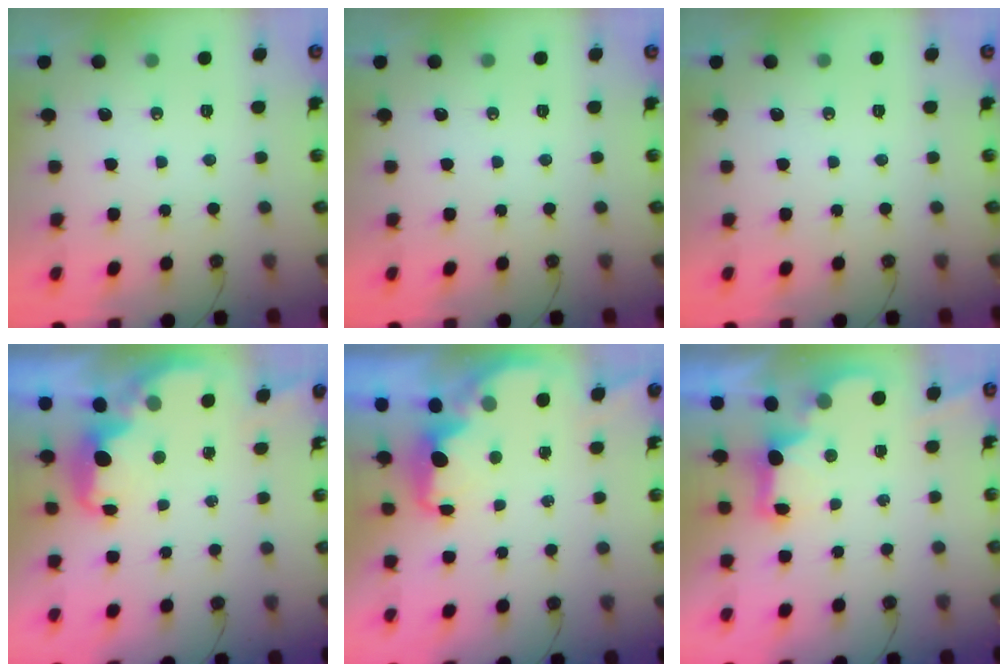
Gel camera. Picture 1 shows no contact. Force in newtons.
{"total": 0.0}
{"total": 0.0}
{"total": 3.1, "press": 3.0, "slide": 0.7}
{"total": 2.4, "press": 2.2, "slide": 0.8}
{"total": 2.4, "press": 2.3, "slide": 0.7}